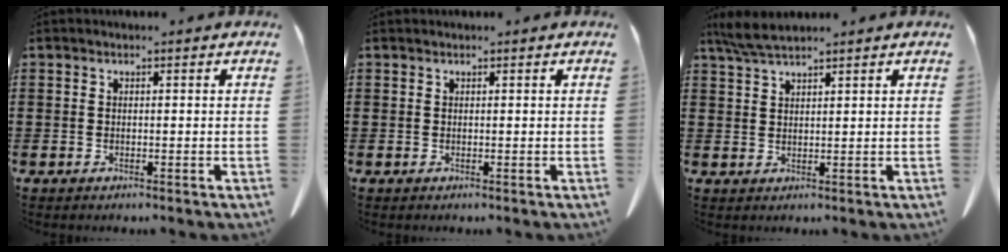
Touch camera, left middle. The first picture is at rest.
{"total": 0.0}
{"total": 3.9, "force": [3.2, 0.5, 2.2], "torque": [-0.052, -0.003, 0.061]}